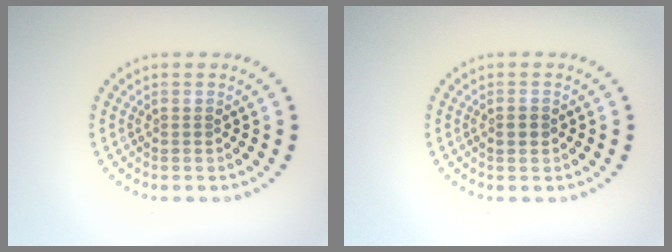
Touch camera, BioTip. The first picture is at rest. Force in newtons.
{"total": 1.3, "press": 1.3, "slide": 0.0}